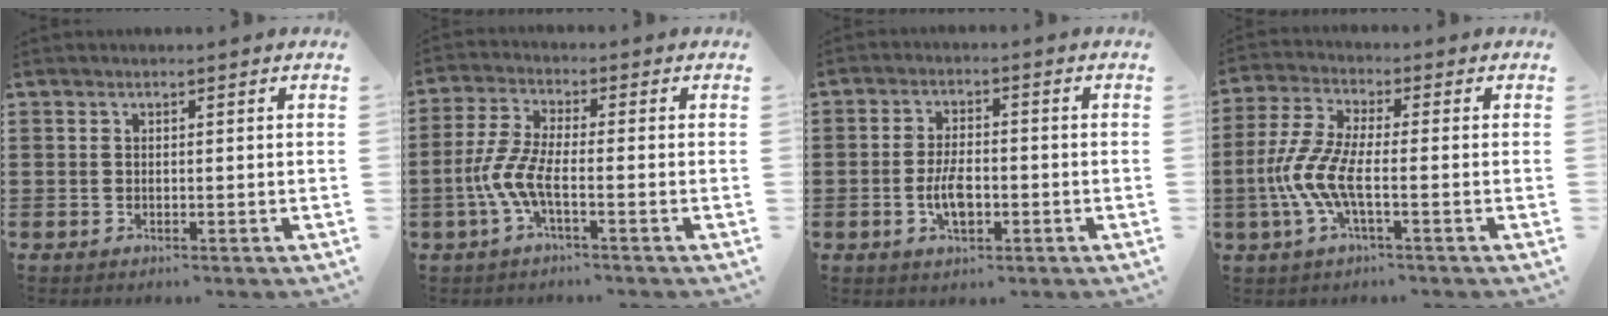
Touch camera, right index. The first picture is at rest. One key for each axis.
{"total": 6.2, "fx": -2.3, "fy": 1.9, "fz": 5.4, "tx": -0.136, "ty": -0.012, "tz": -0.051}
{"total": 5.2, "fx": -1.4, "fy": 2.4, "fz": 4.4, "tx": -0.096, "ty": -0.001, "tz": -0.027}
{"total": 7.6, "fx": -2.3, "fy": 2.5, "fz": 6.8, "tx": -0.175, "ty": -0.016, "tz": -0.053}